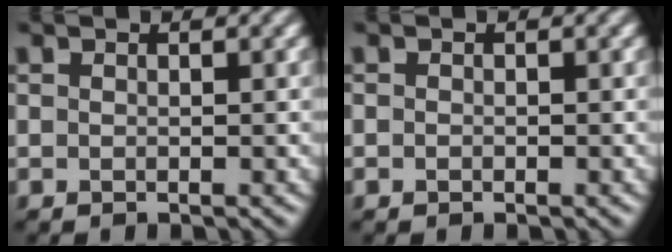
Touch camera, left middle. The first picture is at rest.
{"total": 0.5, "force": [-0.5, 0.2, 0.0], "torque": [0.000, 0.001, -0.012]}